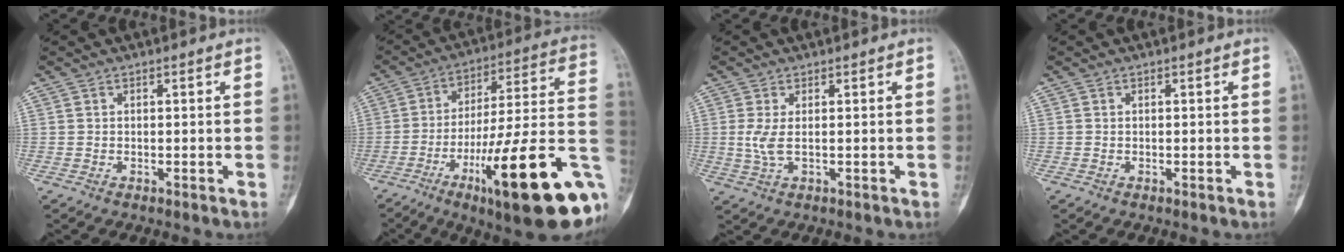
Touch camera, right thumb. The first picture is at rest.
{"total": 28.7, "force": [-10.5, 6.0, 26.0], "torque": [-0.329, 0.036, -0.154]}
{"total": 2.8, "force": [0.3, 1.2, 2.5], "torque": [-0.074, -0.007, 0.008]}
{"total": 0.6, "force": [0.1, 0.2, -0.5], "torque": [0.006, -0.002, 0.000]}